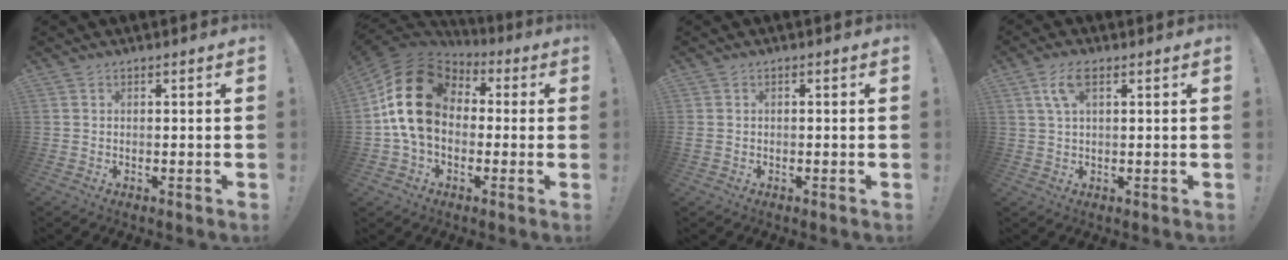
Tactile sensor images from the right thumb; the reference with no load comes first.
{"total": 20.5, "force": [3.1, 14.8, 13.9], "torque": [-0.243, 0.013, 0.062]}
{"total": 0.9, "force": [-0.5, 0.3, 0.6], "torque": [-0.013, 0.003, -0.009]}
{"total": 5.9, "force": [2.5, 2.6, 4.7], "torque": [-0.088, 0.006, 0.045]}